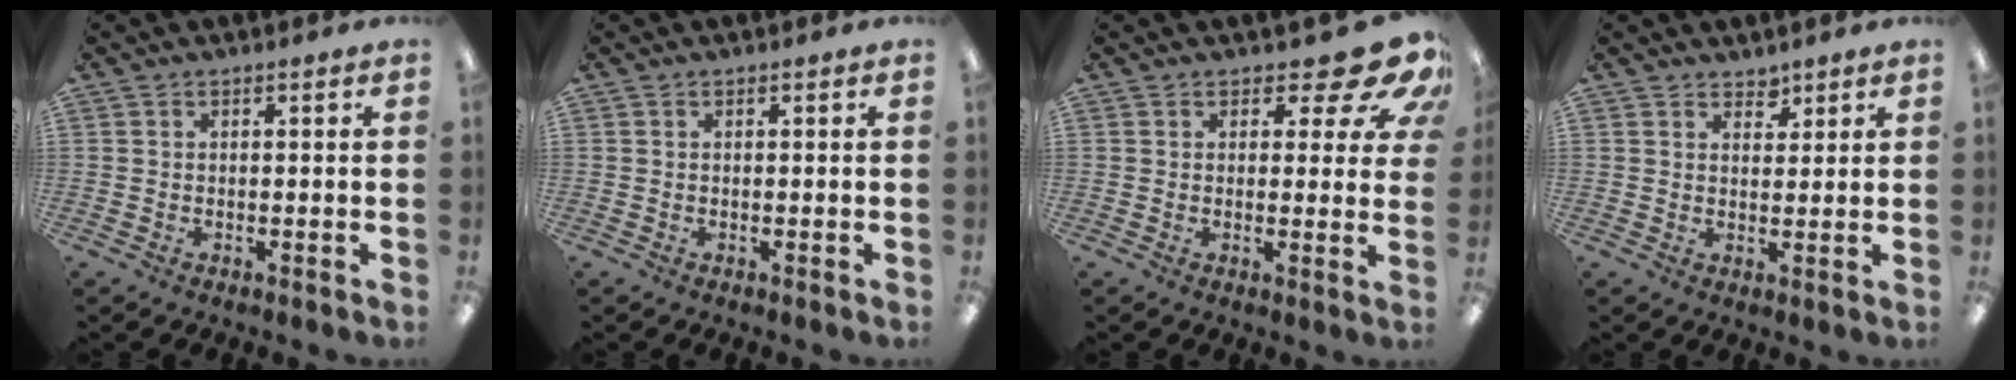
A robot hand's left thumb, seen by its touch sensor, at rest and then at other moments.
{"total": 0.0}
{"total": 10.5, "force": [6.7, 4.3, 6.9], "torque": [-0.078, -0.046, 0.117]}
{"total": 3.0, "force": [2.6, 1.6, 0.3], "torque": [0.012, -0.018, 0.044]}